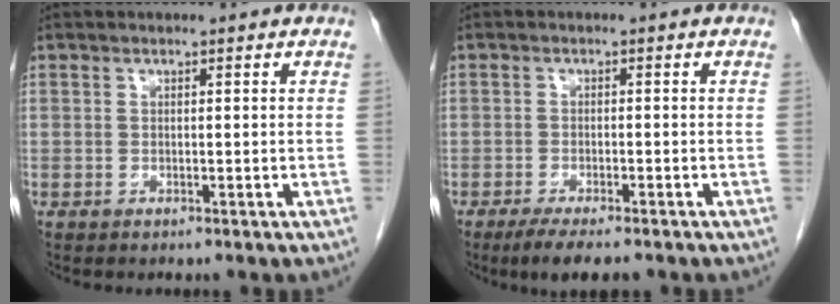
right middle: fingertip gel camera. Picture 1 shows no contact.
{"total": 5.4, "force": [-4.1, 1.1, 3.3], "torque": [-0.055, -0.012, -0.063]}